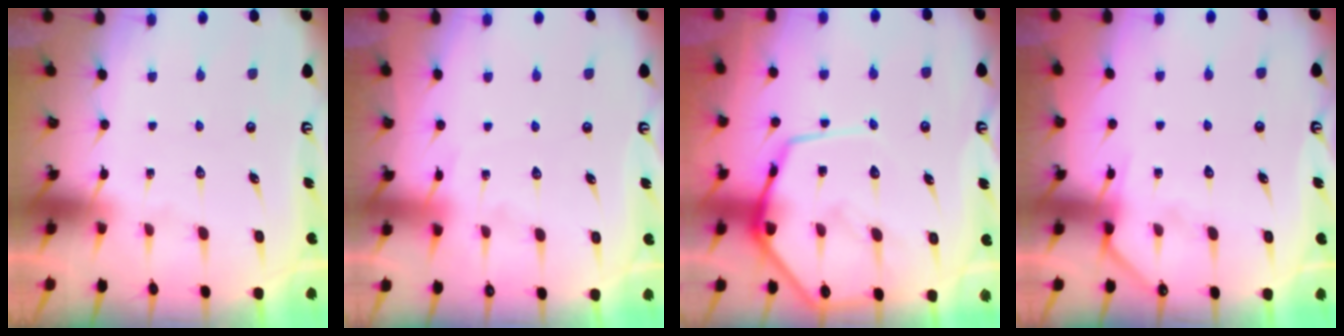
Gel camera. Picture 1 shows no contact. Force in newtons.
{"total": 5.0, "press": 5.0, "slide": 0.6}
{"total": 13.7, "press": 13.7, "slide": 1.3}
{"total": 4.9, "press": 4.8, "slide": 0.7}